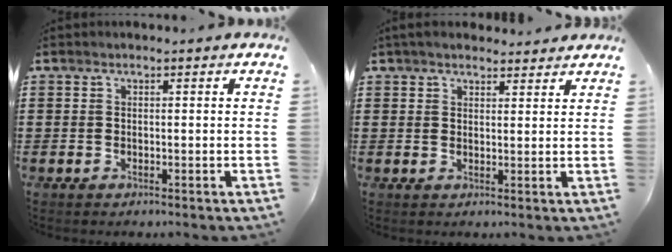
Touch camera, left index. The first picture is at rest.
{"total": 3.0, "force": [2.7, 0.8, 0.7], "torque": [-0.022, 0.002, 0.052]}